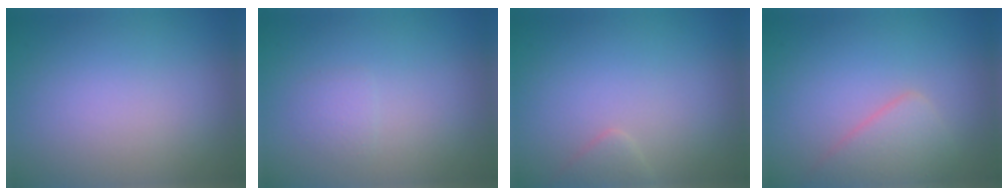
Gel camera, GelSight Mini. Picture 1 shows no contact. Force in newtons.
{"total": 0.9, "press": 0.9, "slide": 0.1}
{"total": 1.2, "press": 1.2, "slide": 0.1}
{"total": 2.9, "press": 2.9, "slide": 0.2}